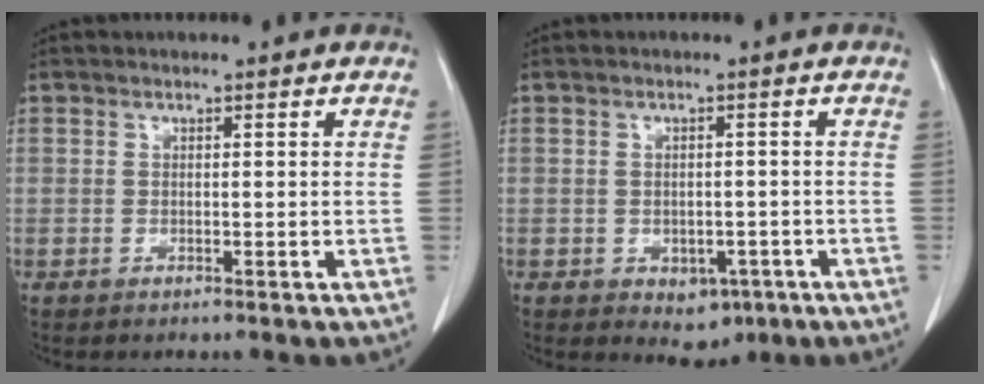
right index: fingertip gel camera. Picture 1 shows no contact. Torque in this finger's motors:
{"motor_torque": [0.52, -0.47, 0.02, -0.01]}